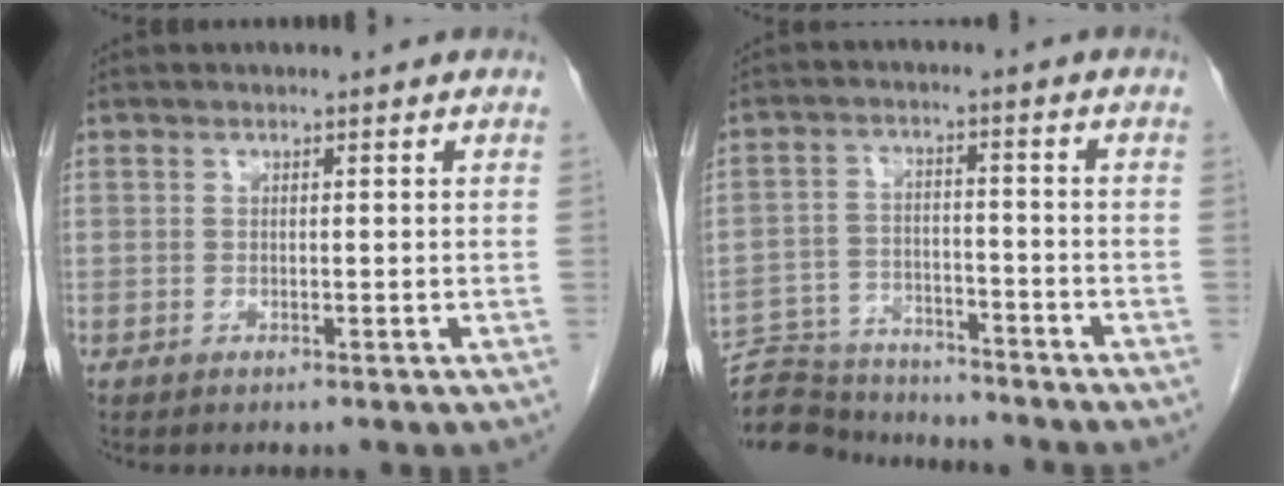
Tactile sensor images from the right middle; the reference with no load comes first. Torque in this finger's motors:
{"motor_torque": [-0.12, -0.24, -0.04, -0.05]}